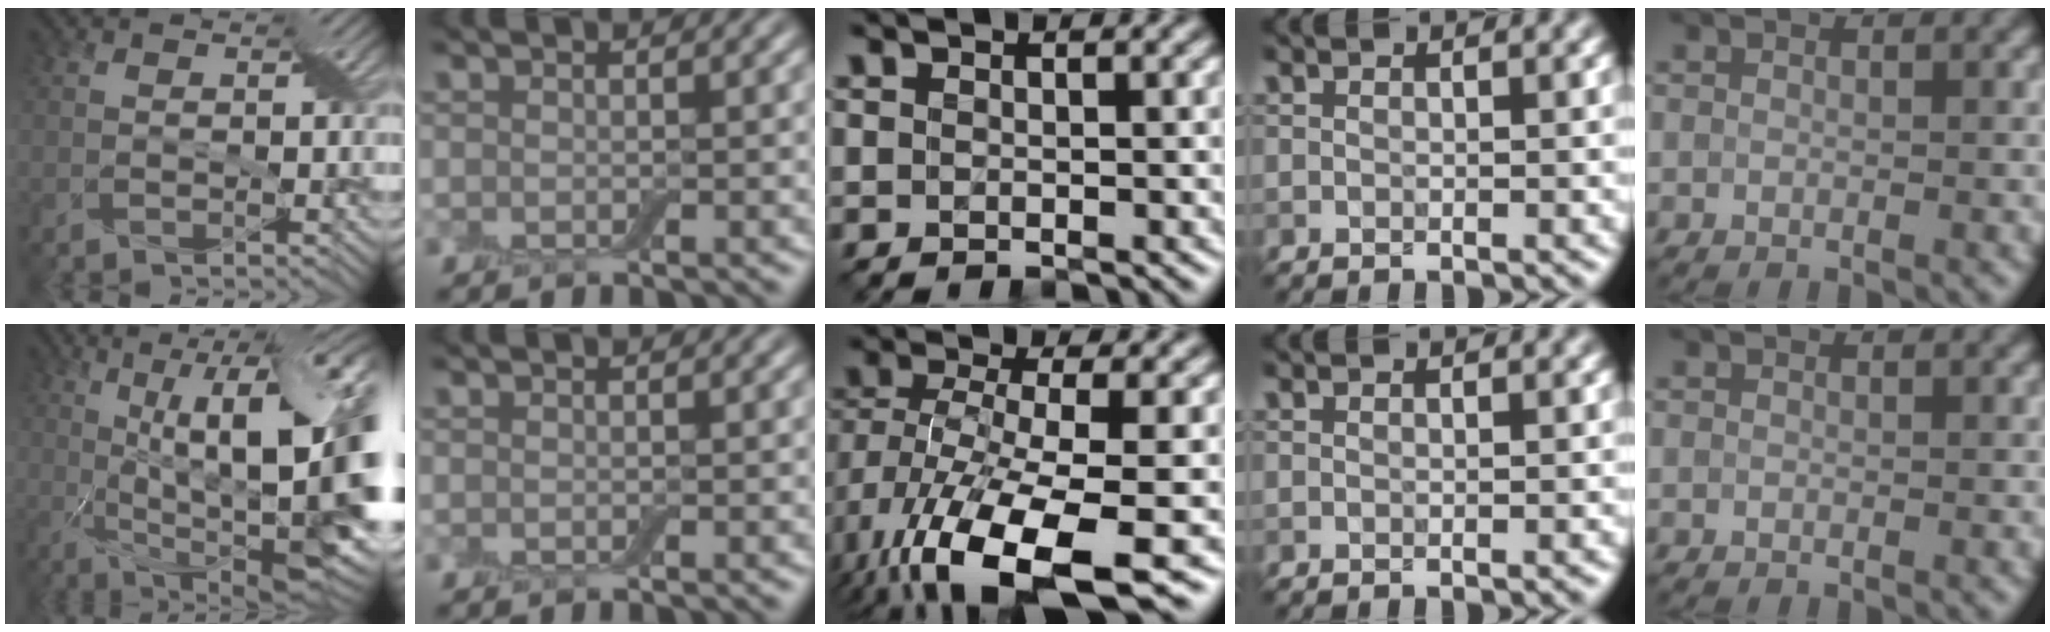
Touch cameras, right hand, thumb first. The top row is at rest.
{"thumb": {"total": 20.7, "force": [1.6, 7.2, 19.4], "torque": [-0.269, 0.017, 0.022]}, "middle": {"total": 12.8, "force": [-5.7, 4.8, 10.4], "torque": [-0.215, -0.039, -0.088]}}